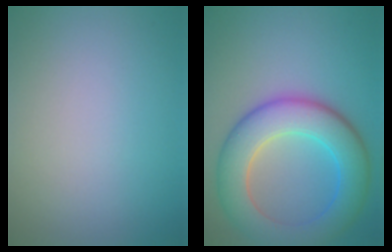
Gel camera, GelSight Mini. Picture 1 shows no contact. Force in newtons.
{"total": 8.7, "press": 8.7, "slide": 0.2}